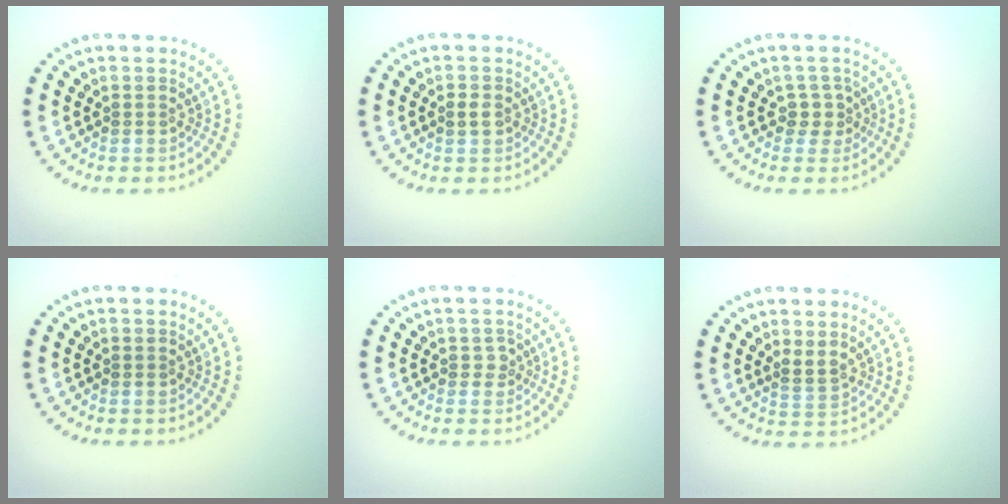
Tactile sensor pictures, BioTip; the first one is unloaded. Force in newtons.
{"total": 1.0, "press": 1.0, "slide": 0.2}
{"total": 1.8, "press": 1.4, "slide": 1.1}
{"total": 0.0}
{"total": 0.9, "press": 0.6, "slide": 0.6}
{"total": 1.3, "press": 1.0, "slide": 0.9}